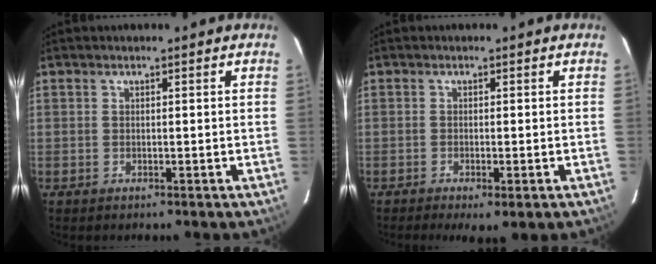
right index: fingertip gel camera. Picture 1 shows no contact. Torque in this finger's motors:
{"motor_torque": [1.12, -1.02, 0.40, 0.09]}